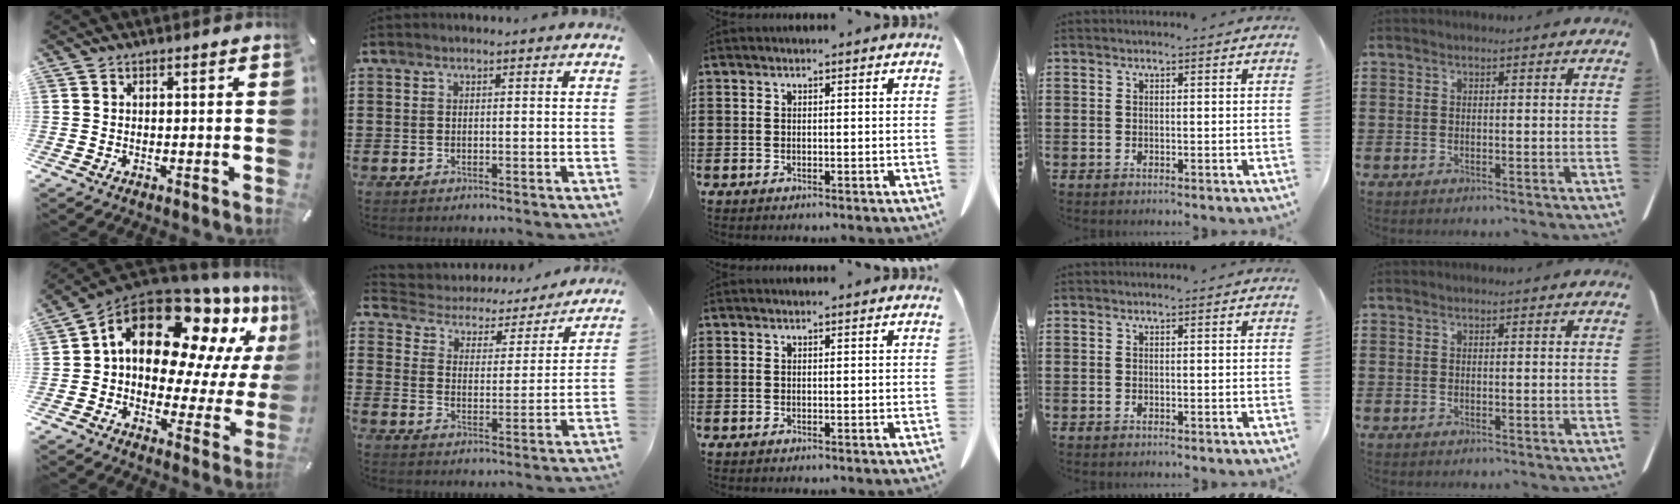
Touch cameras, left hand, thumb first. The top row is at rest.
{"thumb": {"total": 20.3, "force": [10.9, 11.7, 12.5], "torque": [-0.196, -0.081, 0.184]}, "index": {"total": 3.7, "force": [3.5, 1.0, 0.3], "torque": [-0.032, -0.029, 0.050]}}